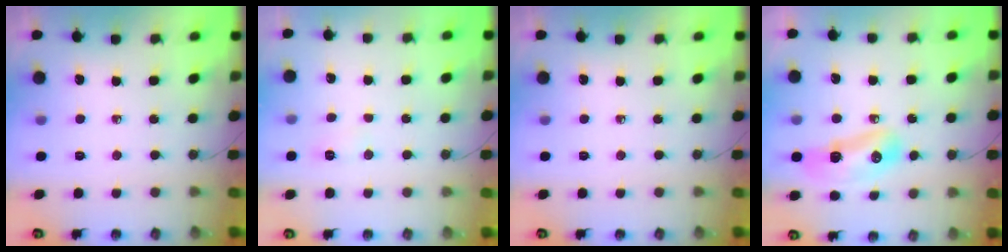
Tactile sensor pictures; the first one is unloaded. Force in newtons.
{"total": 5.8, "press": 5.8, "slide": 0.6}
{"total": 0.0}
{"total": 9.7, "press": 9.6, "slide": 1.3}